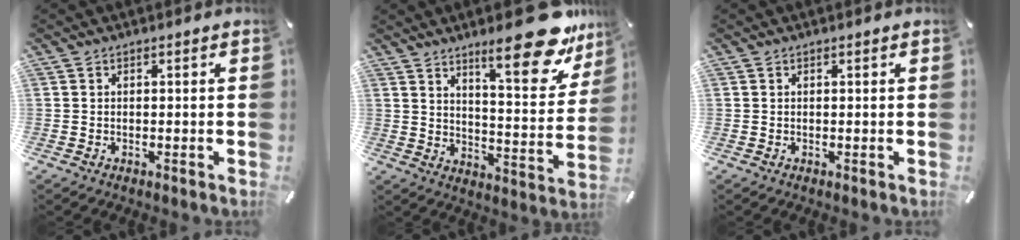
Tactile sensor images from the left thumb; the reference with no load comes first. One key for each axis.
{"total": 19.9, "fx": 13.7, "fy": 6.2, "fz": 13.0, "tx": -0.172, "ty": -0.105, "tz": 0.220}
{"total": 0.0}